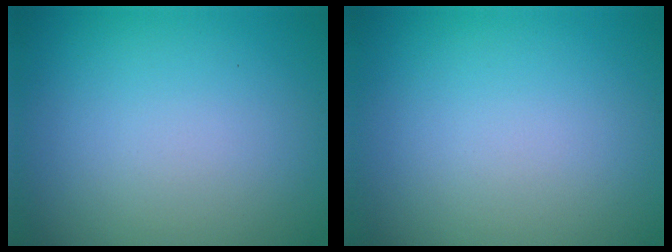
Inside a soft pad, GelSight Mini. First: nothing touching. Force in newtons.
{"total": 0.0}